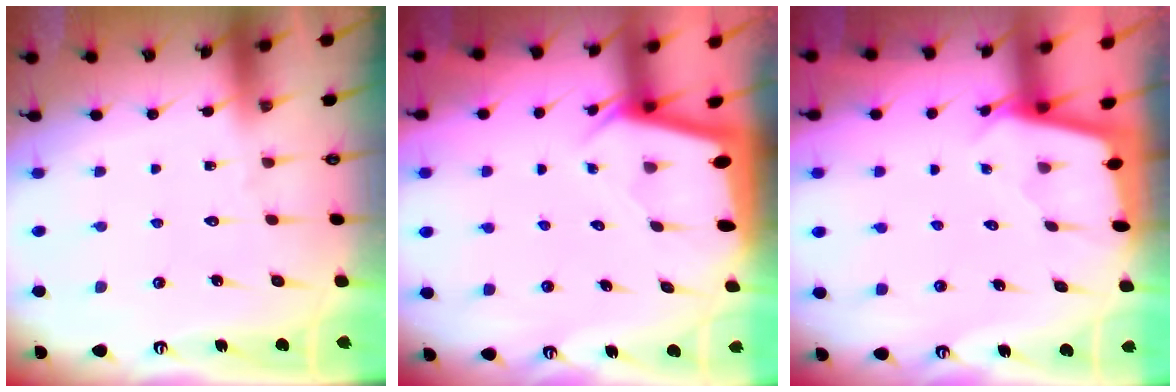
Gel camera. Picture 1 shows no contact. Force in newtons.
{"total": 2.2, "press": 2.2, "slide": 0.1}
{"total": 1.9, "press": 1.9, "slide": 0.2}